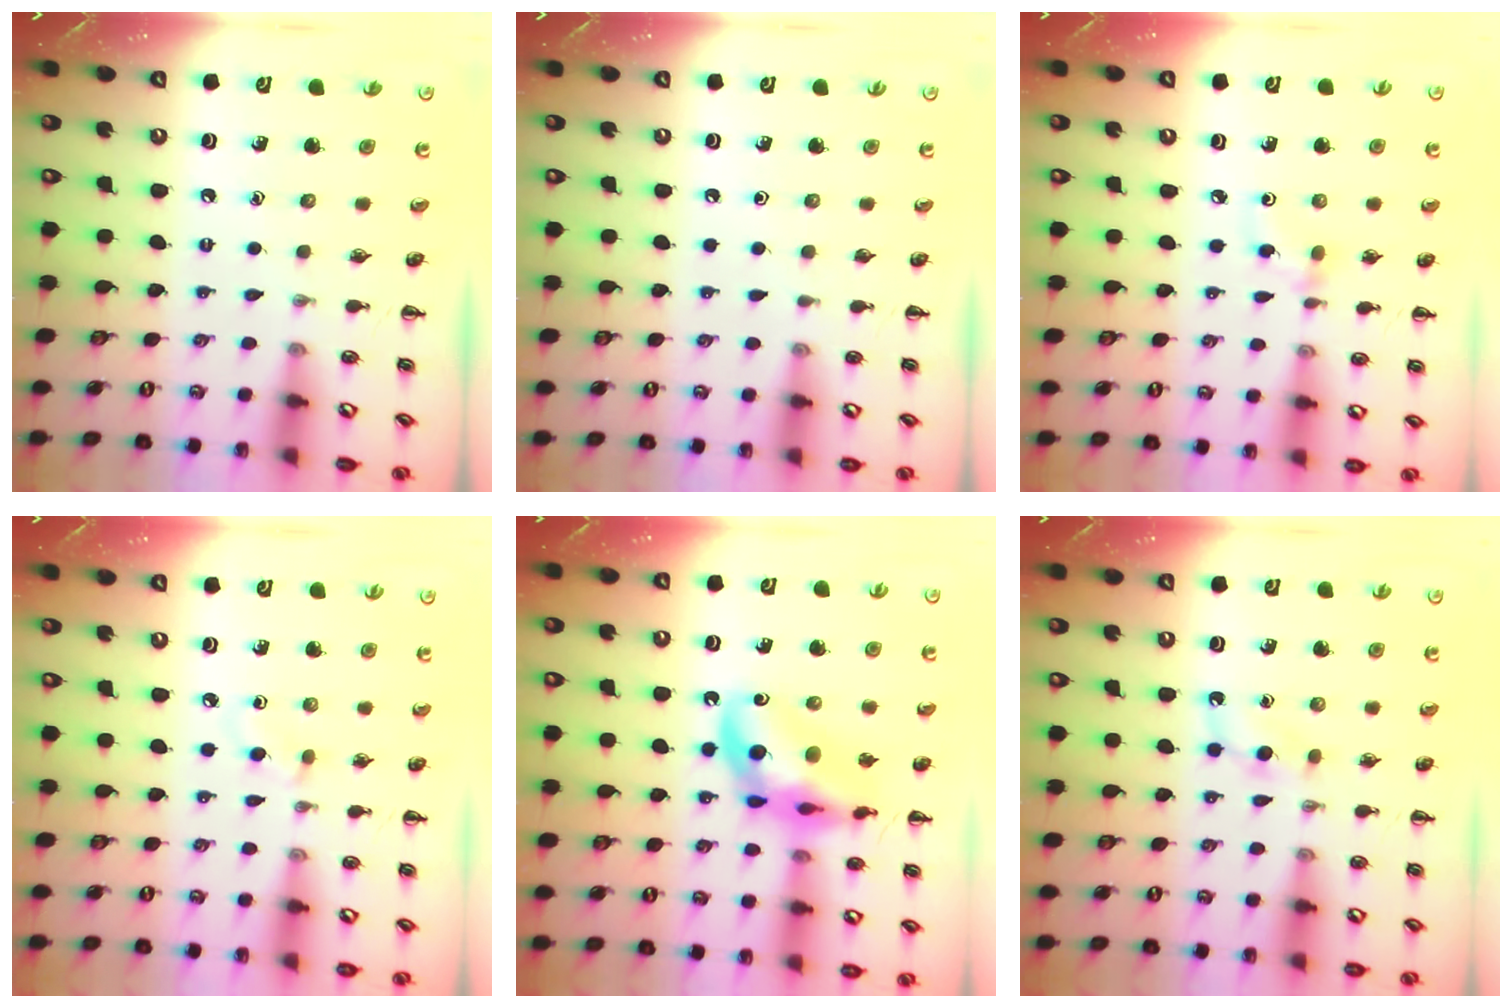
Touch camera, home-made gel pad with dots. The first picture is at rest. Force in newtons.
{"total": 0.0}
{"total": 3.5, "press": 3.2, "slide": 1.4}
{"total": 1.5, "press": 1.3, "slide": 0.8}
{"total": 15.5, "press": 15.1, "slide": 3.7}
{"total": 3.9, "press": 3.7, "slide": 1.2}